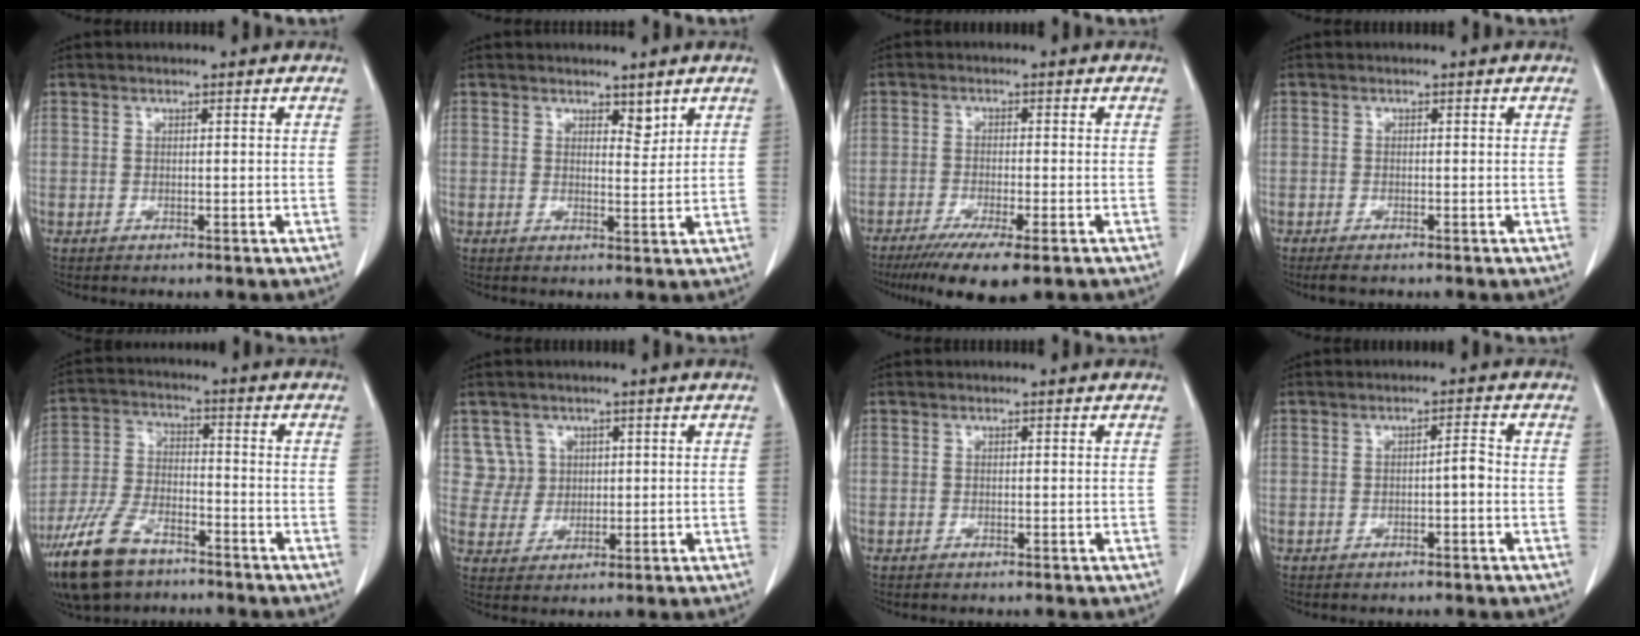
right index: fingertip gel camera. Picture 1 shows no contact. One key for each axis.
{"total": 2.3, "fx": 1.8, "fy": 0.9, "fz": 1.1, "tx": -0.018, "ty": -0.009, "tz": 0.030}
{"total": 9.5, "fx": -6.4, "fy": 1.1, "fz": 6.9, "tx": -0.108, "ty": -0.023, "tz": -0.098}
{"total": 2.0, "fx": -1.5, "fy": 0.6, "fz": 1.1, "tx": -0.019, "ty": -0.004, "tz": -0.021}
{"total": 12.3, "fx": -8.4, "fy": 5.6, "fz": 7.1, "tx": -0.156, "ty": -0.011, "tz": -0.159}
{"total": 4.6, "fx": 1.9, "fy": 4.2, "fz": -0.3, "tx": 0.014, "ty": 0.012, "tz": 0.042}
{"total": 0.0}
{"total": 1.9, "fx": -0.5, "fy": 0.3, "fz": 1.8, "tx": -0.024, "ty": 0.005, "tz": -0.007}